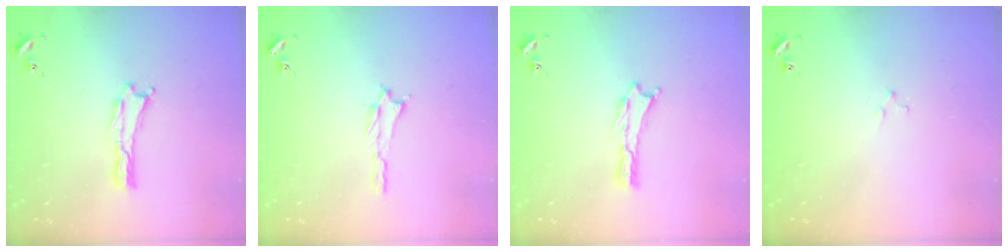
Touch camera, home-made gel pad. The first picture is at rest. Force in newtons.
{"total": 1.2, "press": 1.2, "slide": 0.3}
{"total": 0.0}
{"total": 1.5, "press": 1.5, "slide": 0.2}